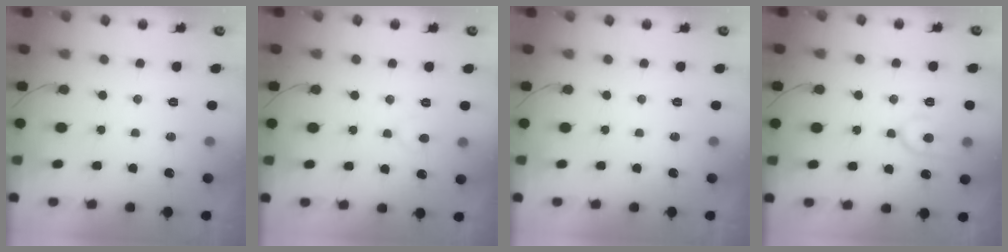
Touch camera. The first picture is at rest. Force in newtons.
{"total": 5.8, "press": 5.8, "slide": 0.5}
{"total": 0.0}
{"total": 10.9, "press": 10.9, "slide": 1.0}